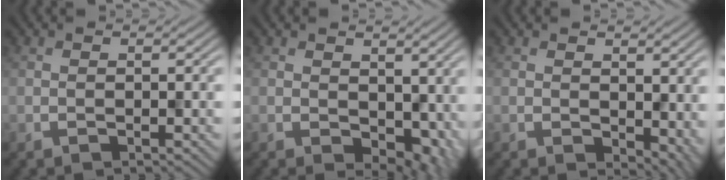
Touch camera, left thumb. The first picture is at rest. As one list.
[{"total": 6.0, "force": [-0.4, 4.1, 4.3], "torque": [-0.060, -0.028, 0.005]}, {"total": 4.5, "force": [-1.1, 2.9, 3.2], "torque": [-0.047, -0.015, 0.007]}]